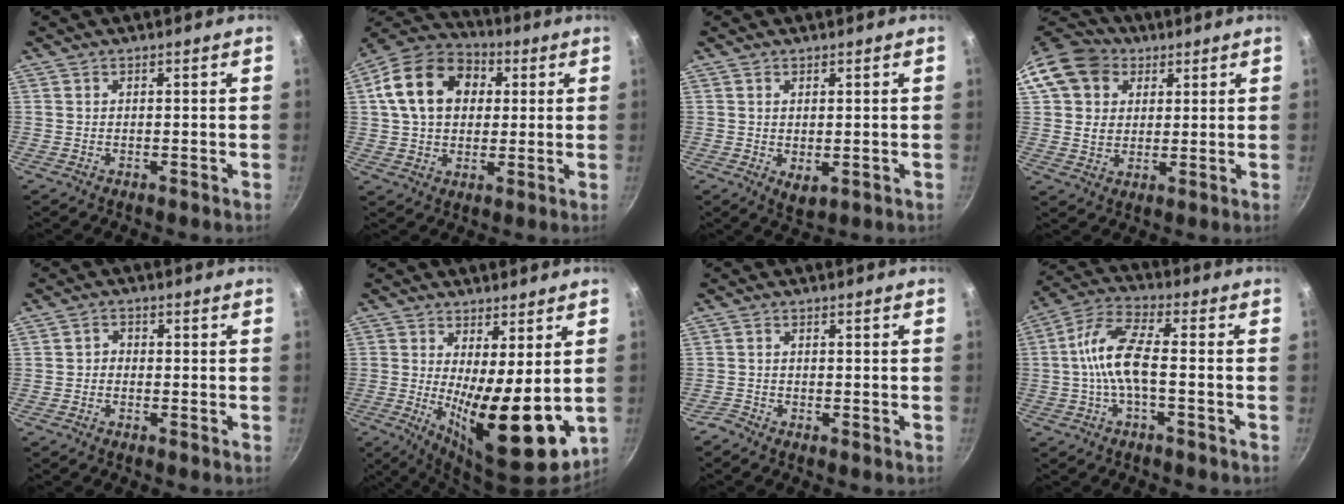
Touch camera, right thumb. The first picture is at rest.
{"total": 16.8, "force": [3.8, 12.4, 10.6], "torque": [-0.165, 0.024, 0.051]}
{"total": 3.2, "force": [0.1, 1.7, 2.7], "torque": [-0.041, -0.012, 0.006]}
{"total": 13.7, "force": [5.2, 11.0, 6.3], "torque": [-0.107, 0.012, 0.084]}
{"total": 1.6, "force": [-0.7, 1.2, 0.7], "torque": [-0.008, 0.011, -0.017]}
{"total": 14.8, "force": [0.2, 4.6, 14.1], "torque": [-0.197, -0.029, 0.015]}
{"total": 1.2, "force": [-1.1, 0.3, 0.3], "torque": [-0.014, 0.005, -0.027]}
{"total": 9.1, "force": [-1.7, 3.2, 8.4], "torque": [-0.184, 0.033, -0.046]}